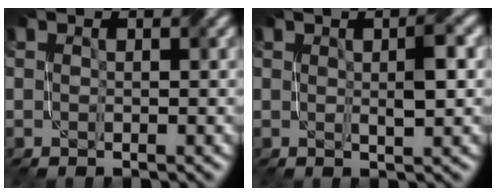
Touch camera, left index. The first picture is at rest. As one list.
[{"total": 2.5, "force": [0.5, 0.4, 2.4], "torque": [-0.037, 0.002, 0.008]}]